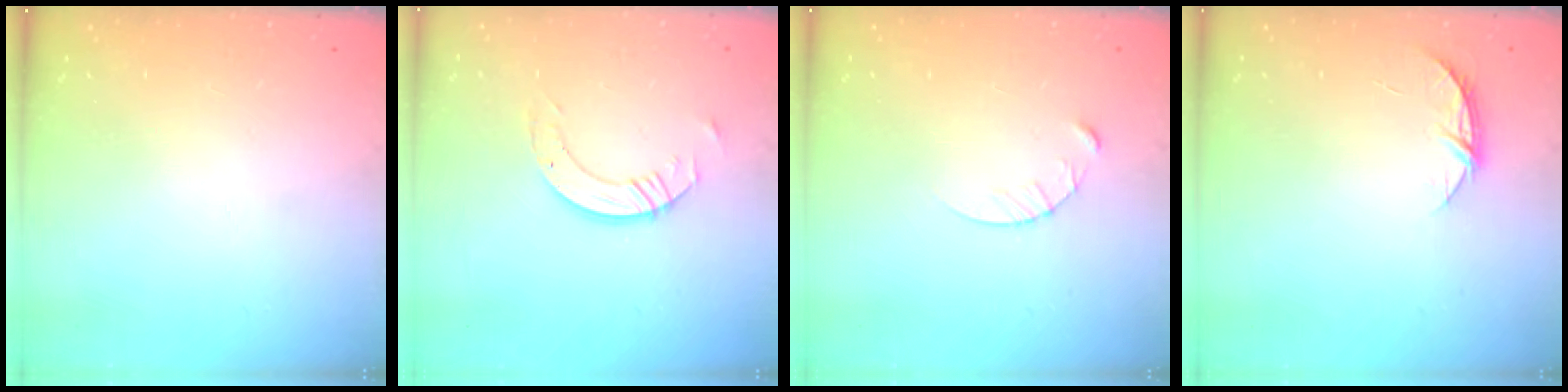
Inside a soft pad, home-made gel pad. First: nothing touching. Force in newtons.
{"total": 6.5, "press": 6.4, "slide": 0.7}
{"total": 3.4, "press": 3.4, "slide": 0.4}
{"total": 4.6, "press": 4.6, "slide": 0.5}